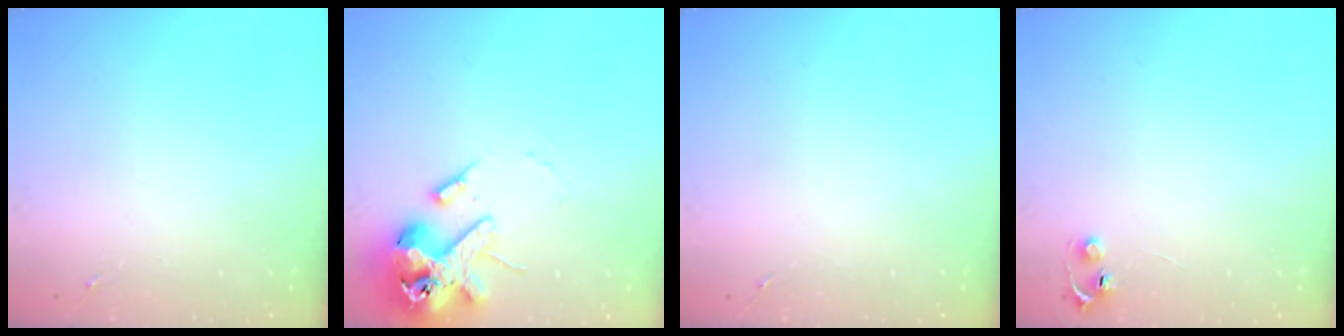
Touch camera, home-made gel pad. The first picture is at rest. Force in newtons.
{"total": 15.6, "press": 15.4, "slide": 2.4}
{"total": 0.0}
{"total": 4.0, "press": 4.0, "slide": 0.5}